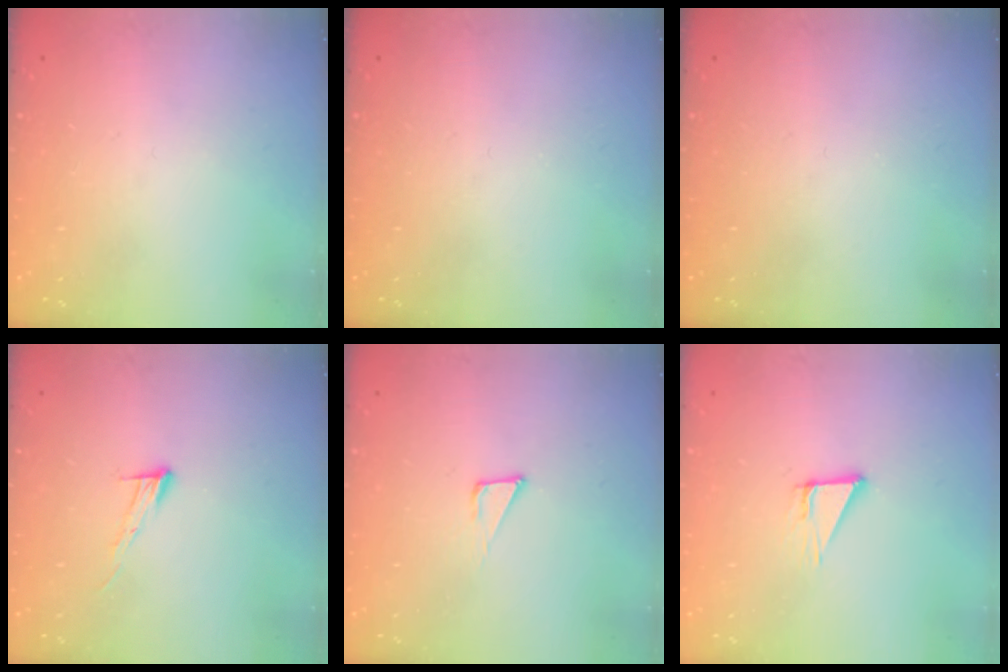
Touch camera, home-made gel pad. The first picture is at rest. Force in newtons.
{"total": 0.0}
{"total": 0.0}
{"total": 6.7, "press": 6.7, "slide": 0.4}
{"total": 4.3, "press": 4.3, "slide": 0.1}
{"total": 3.8, "press": 3.7, "slide": 0.4}